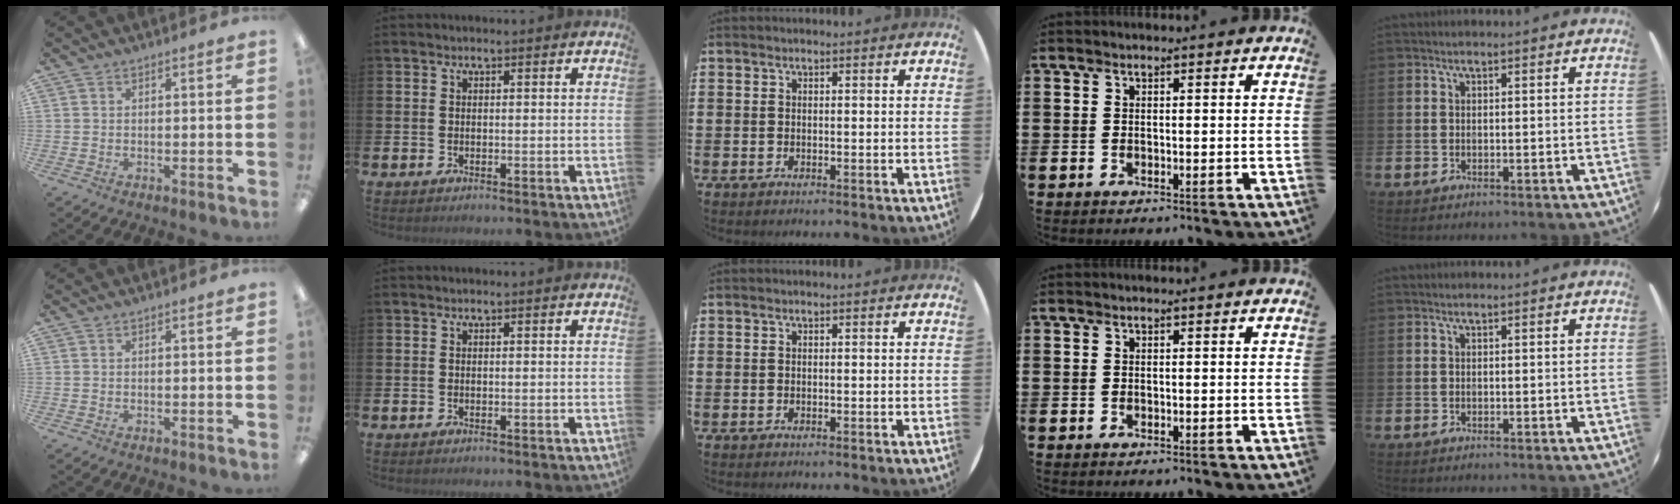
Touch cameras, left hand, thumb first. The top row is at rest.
{}